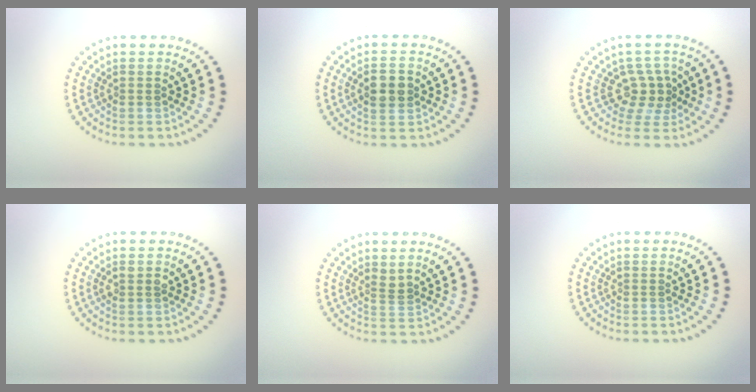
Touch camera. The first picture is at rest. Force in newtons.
{"total": 2.9, "press": 2.8, "slide": 0.3}
{"total": 3.0, "press": 2.2, "slide": 2.0}
{"total": 1.1, "press": 1.0, "slide": 0.2}
{"total": 0.9, "press": 0.6, "slide": 0.7}
{"total": 0.0}